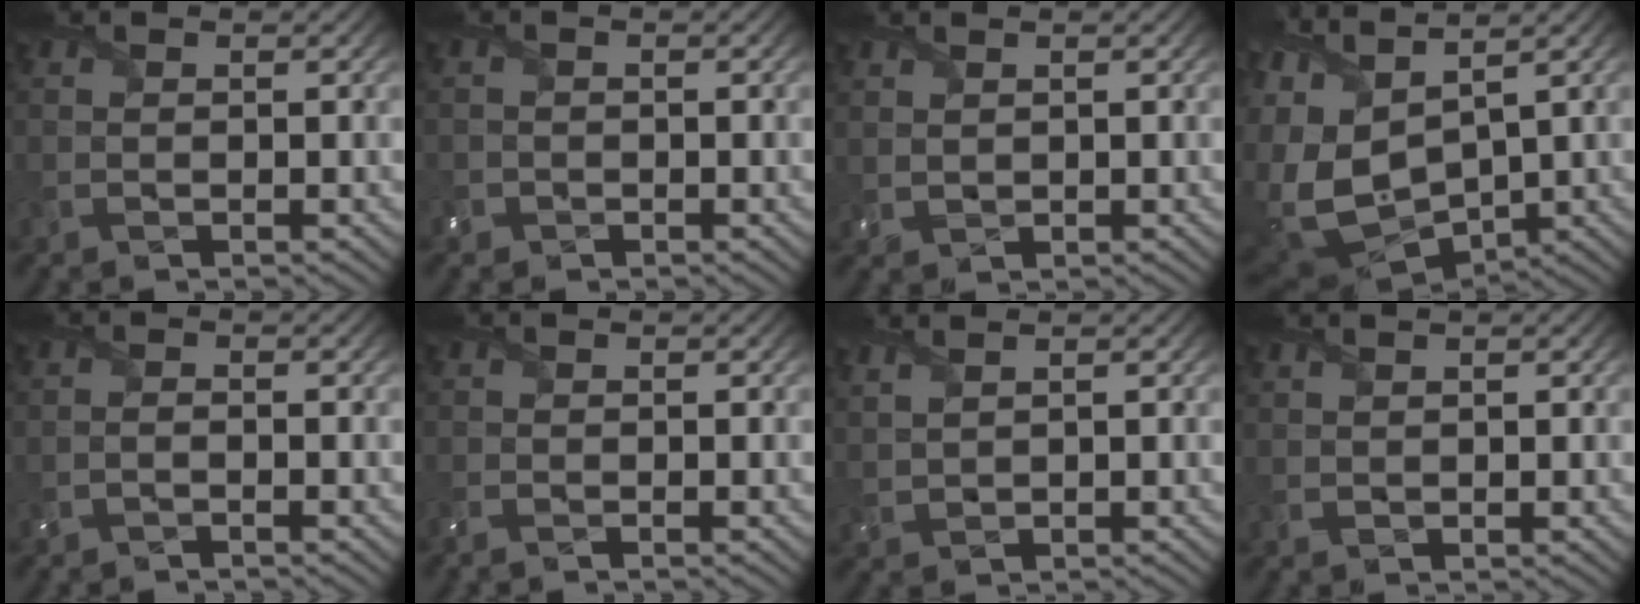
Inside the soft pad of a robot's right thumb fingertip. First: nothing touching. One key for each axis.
{"total": 1.7, "fx": -1.1, "fy": 1.2, "fz": 0.0, "tx": 0.001, "ty": -0.003, "tz": -0.025}
{"total": 1.2, "fx": 0.8, "fy": 0.7, "fz": 0.5, "tx": -0.015, "ty": -0.001, "tz": 0.023}
{"total": 13.6, "fx": -0.4, "fy": 7.7, "fz": 11.2, "tx": -0.282, "ty": -0.016, "tz": 0.020}
{"total": 1.5, "fx": -1.2, "fy": 0.3, "fz": 0.7, "tx": -0.011, "ty": 0.002, "tz": -0.025}
{"total": 1.4, "fx": -0.8, "fy": 0.7, "fz": 0.9, "tx": -0.026, "ty": -0.005, "tz": -0.020}
{"total": 2.5, "fx": 1.9, "fy": 0.8, "fz": 1.5, "tx": -0.034, "ty": 0.002, "tz": 0.041}
{"total": 1.0, "fx": 0.7, "fy": 0.3, "fz": 0.7, "tx": -0.011, "ty": -0.003, "tz": 0.022}